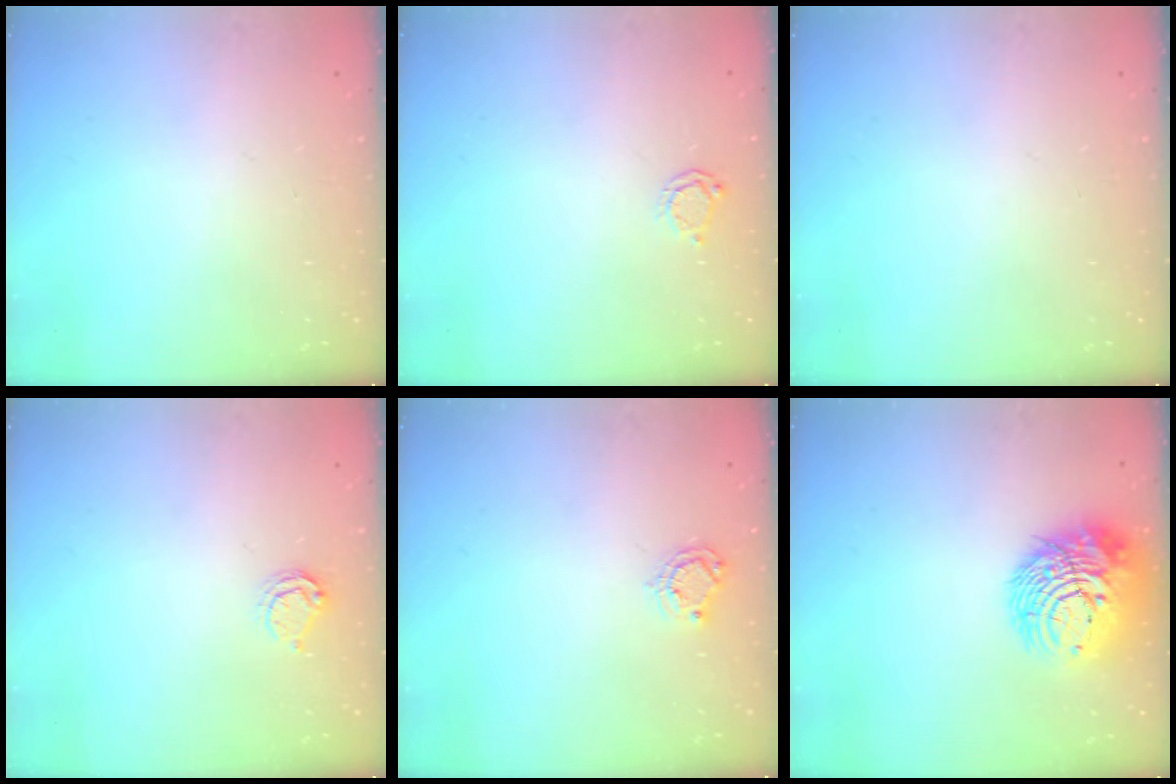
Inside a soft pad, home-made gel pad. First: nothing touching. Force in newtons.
{"total": 3.2, "press": 3.2, "slide": 0.4}
{"total": 0.0}
{"total": 4.4, "press": 4.3, "slide": 0.5}
{"total": 5.8, "press": 5.8, "slide": 0.5}
{"total": 14.9, "press": 14.8, "slide": 1.7}